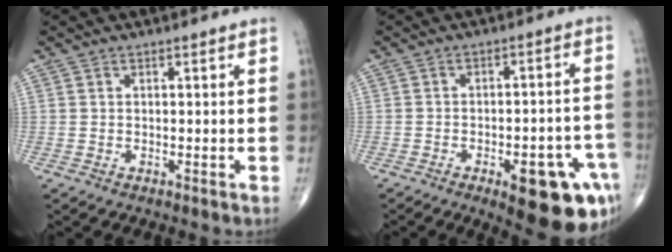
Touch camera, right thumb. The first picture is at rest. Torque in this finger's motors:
{"motor_torque": [1.94, 1.73, 0.79, -0.98, 0.30]}